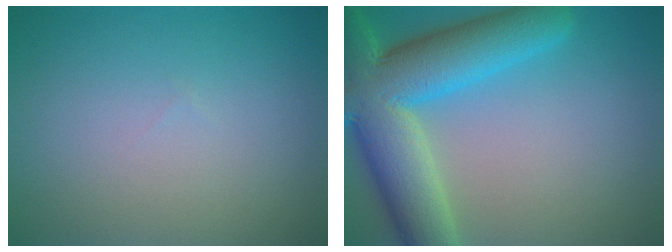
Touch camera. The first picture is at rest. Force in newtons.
{"total": 11.6, "press": 11.6, "slide": 0.6}